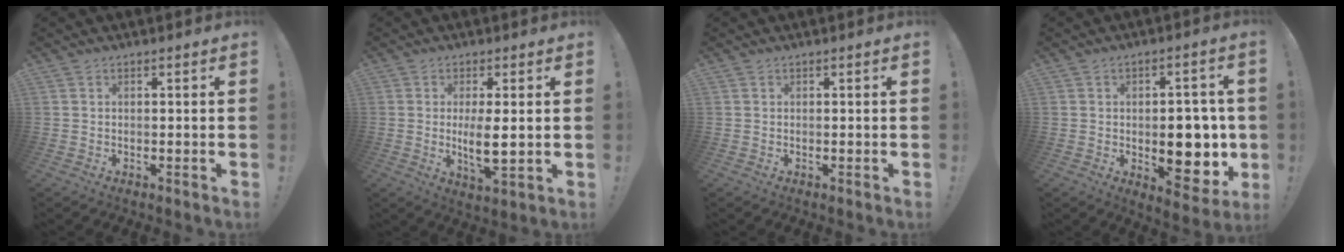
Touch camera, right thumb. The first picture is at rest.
{"total": 7.5, "force": [0.3, 2.3, 7.1], "torque": [-0.123, -0.020, 0.001]}
{"total": 0.0}
{"total": 14.7, "force": [-1.3, 8.8, 11.8], "torque": [-0.127, 0.001, -0.009]}